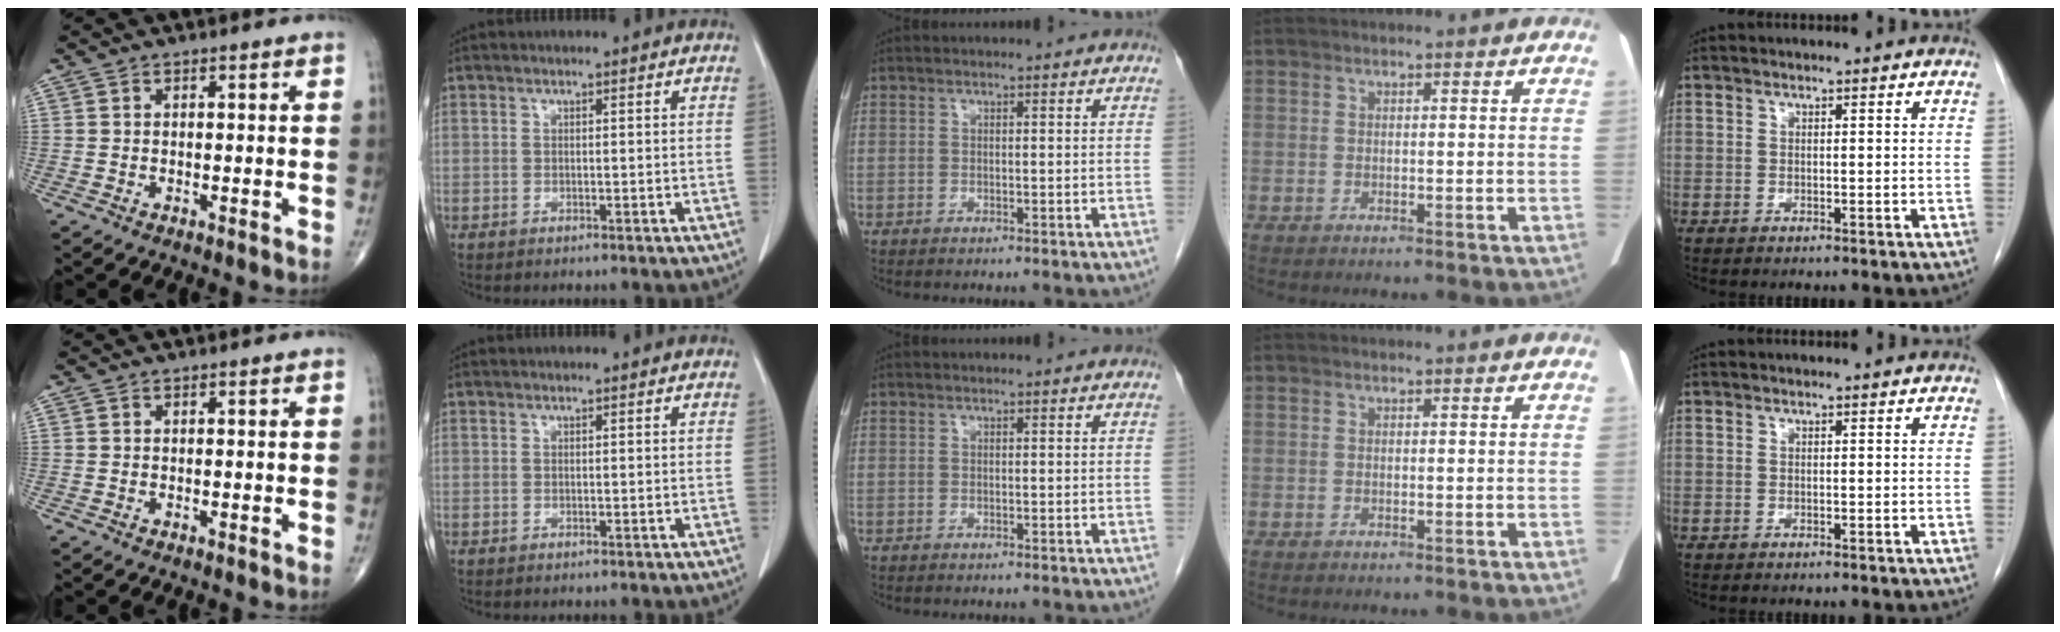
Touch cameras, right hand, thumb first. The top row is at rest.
{}